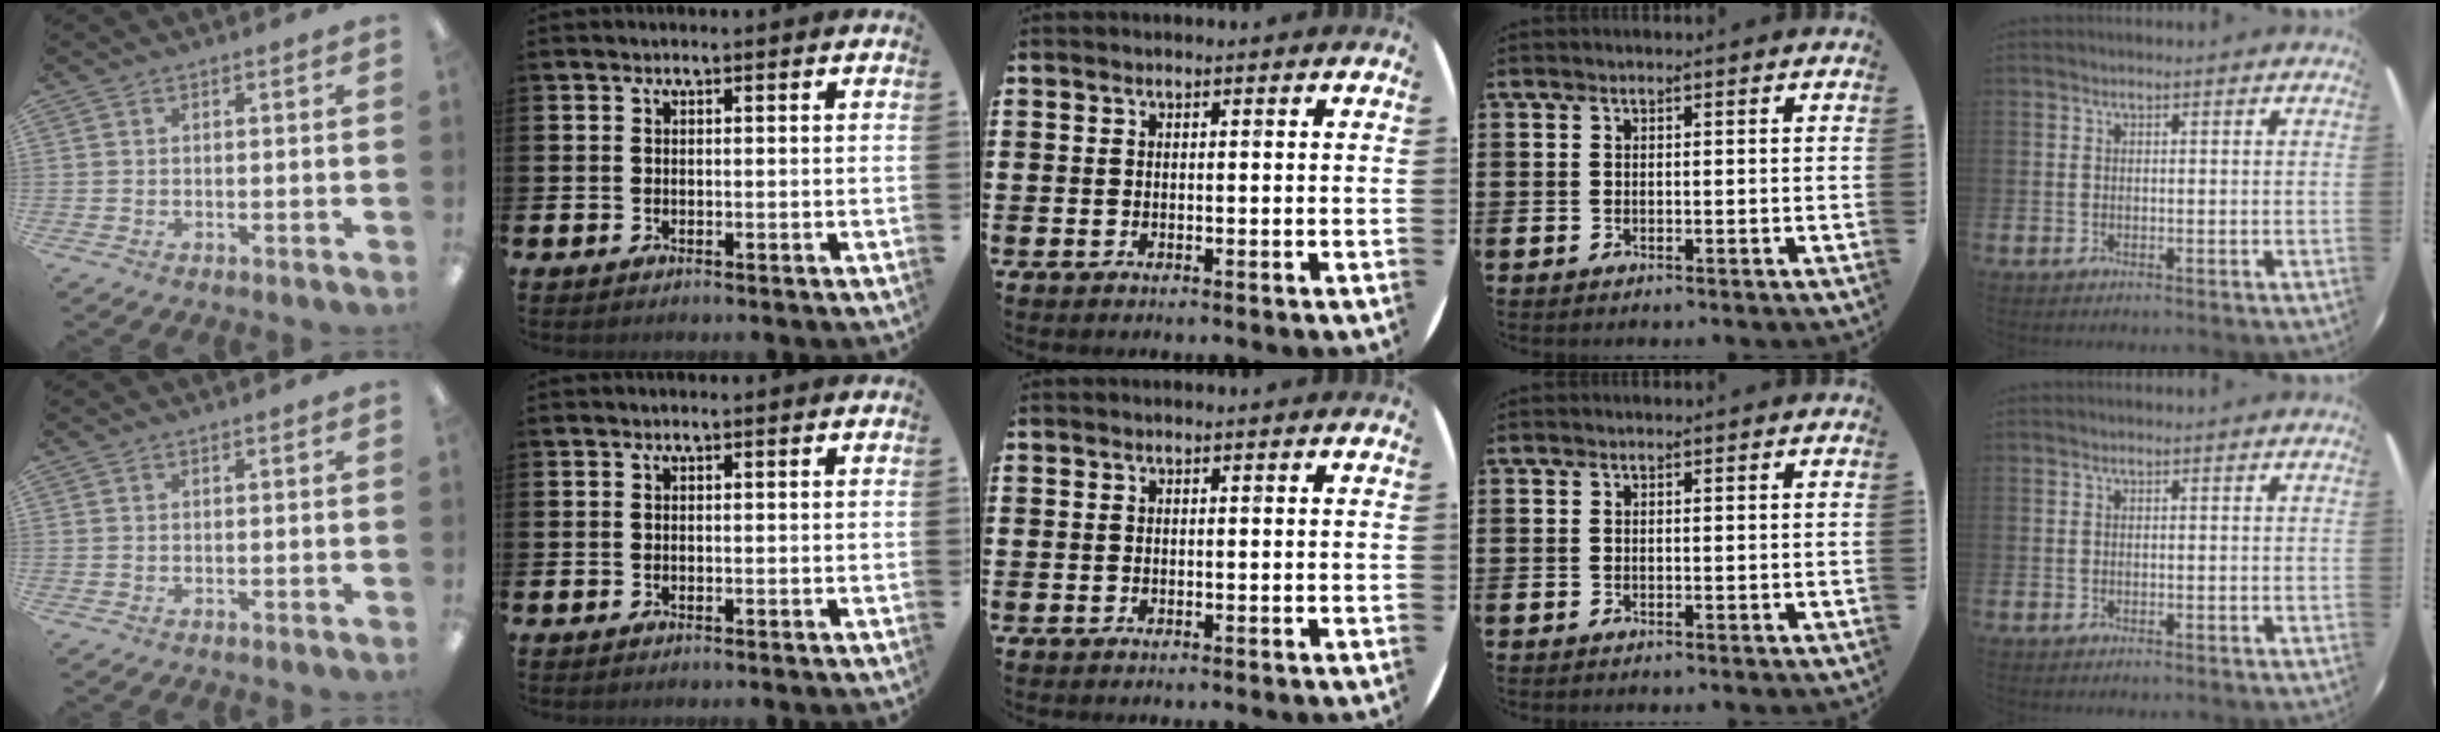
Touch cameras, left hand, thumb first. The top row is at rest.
{}